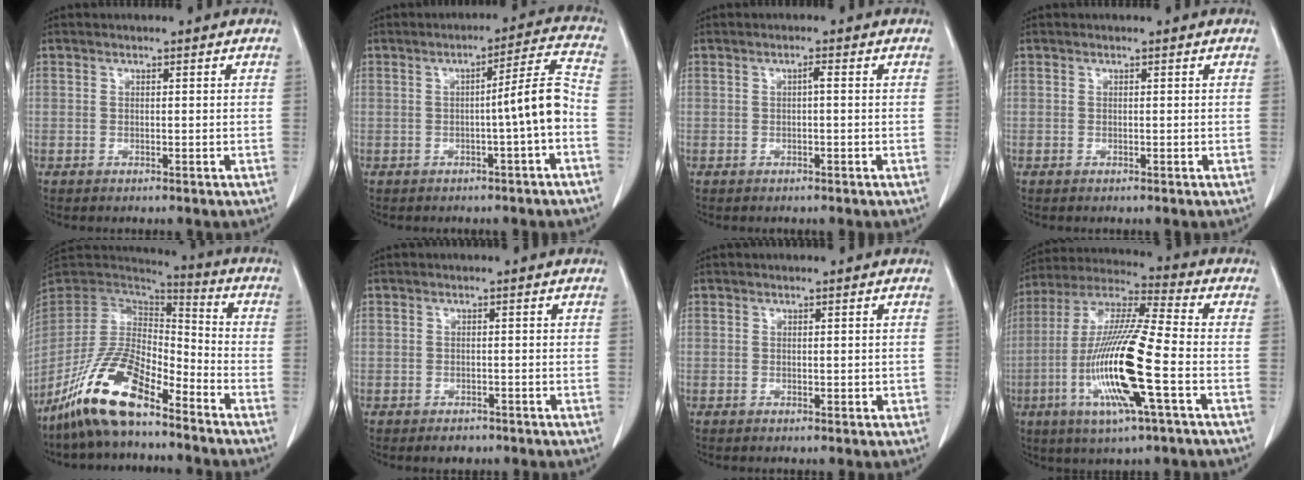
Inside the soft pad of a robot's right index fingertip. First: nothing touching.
{"total": 6.8, "force": [-1.7, -0.9, 6.5], "torque": [-0.090, 0.013, -0.025]}
{"total": 0.9, "force": [0.0, 0.1, 0.9], "torque": [-0.014, 0.001, 0.000]}
{"total": 0.0}
{"total": 14.8, "force": [-10.2, 4.2, 9.8], "torque": [-0.197, 0.004, -0.193]}
{"total": 1.8, "force": [-1.3, 1.1, 0.6], "torque": [-0.010, 0.000, -0.013]}
{"total": 0.8, "force": [-0.1, 0.6, 0.6], "torque": [-0.005, 0.000, 0.002]}
{"total": 17.5, "force": [-4.9, 0.9, 16.8], "torque": [-0.345, -0.016, -0.096]}